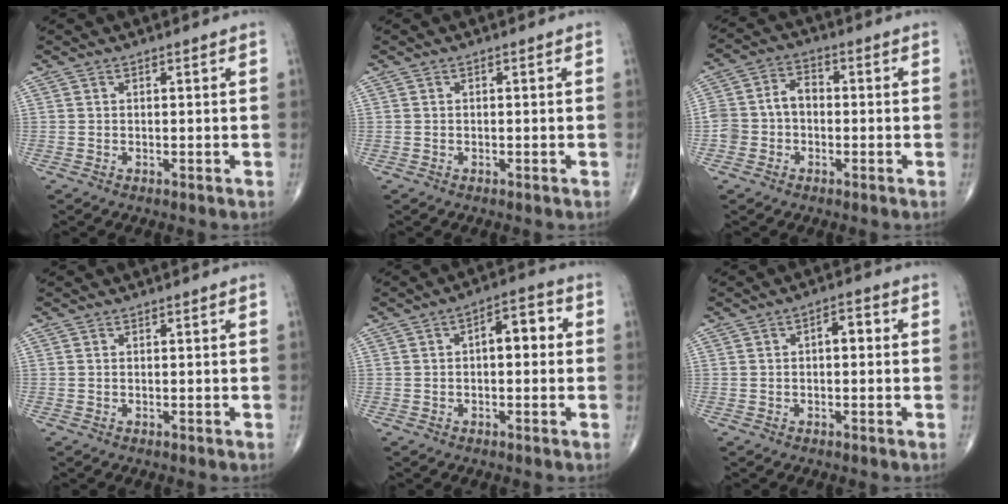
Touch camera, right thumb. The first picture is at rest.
{"total": 0.0}
{"total": 6.7, "force": [-1.1, 5.4, 3.9], "torque": [-0.060, 0.032, -0.031]}
{"total": 0.0}
{"total": 6.5, "force": [0.6, 3.3, 5.6], "torque": [-0.060, 0.025, -0.001]}
{"total": 3.3, "force": [0.2, 1.7, 2.9], "torque": [-0.030, 0.012, -0.003]}